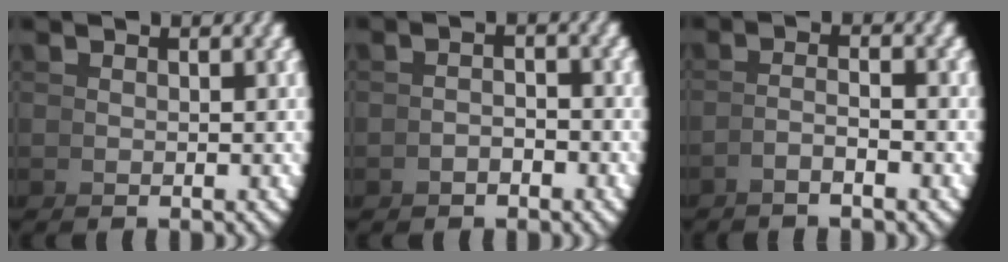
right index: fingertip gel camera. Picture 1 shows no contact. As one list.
[{"total": 1.4, "force": [-1.4, -0.2, 0.1], "torque": [0.018, 0.006, -0.030]}, {"total": 2.0, "force": [-1.1, -0.8, 1.4], "torque": [-0.015, 0.004, -0.022]}]